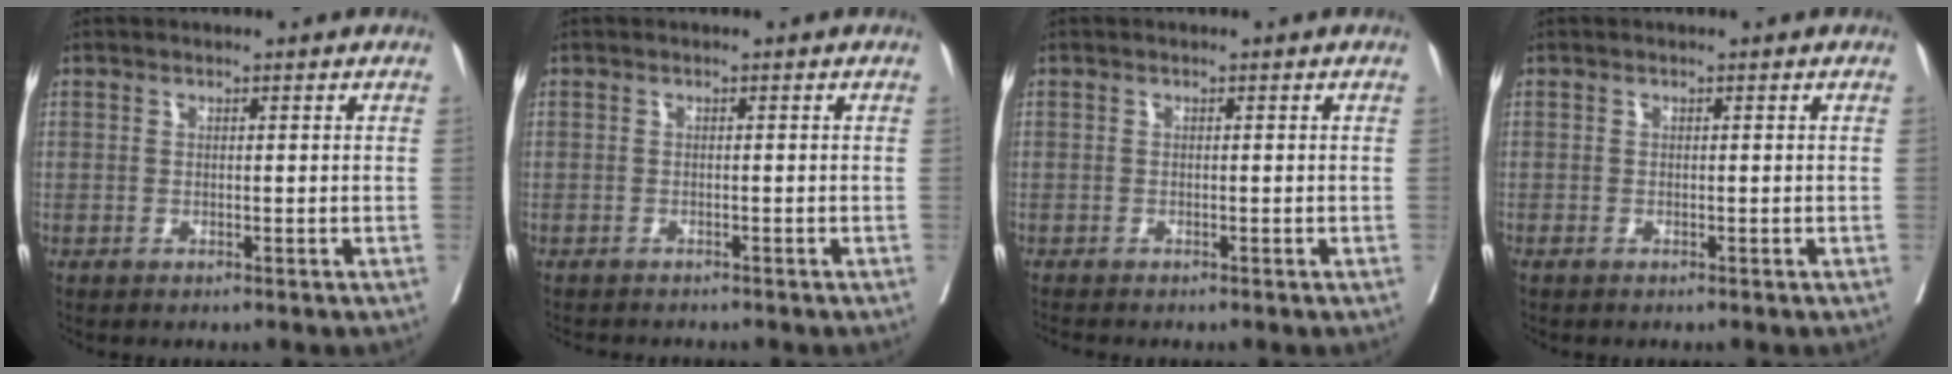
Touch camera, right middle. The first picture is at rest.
{"total": 3.3, "force": [-3.0, 0.7, 0.9], "torque": [-0.016, -0.008, -0.043]}
{"total": 1.3, "force": [-1.3, 0.0, 0.4], "torque": [-0.014, -0.006, -0.023]}
{"total": 0.0}